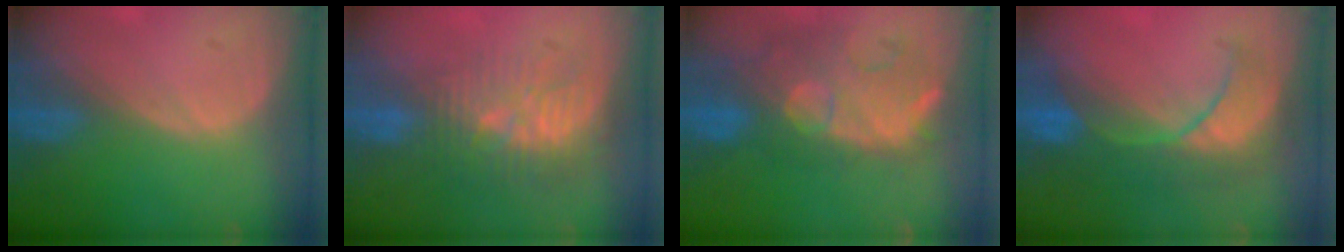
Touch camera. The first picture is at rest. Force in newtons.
{"total": 10.2, "press": 8.9, "slide": 4.9}
{"total": 11.1, "press": 10.3, "slide": 4.1}
{"total": 8.4, "press": 8.3, "slide": 1.3}